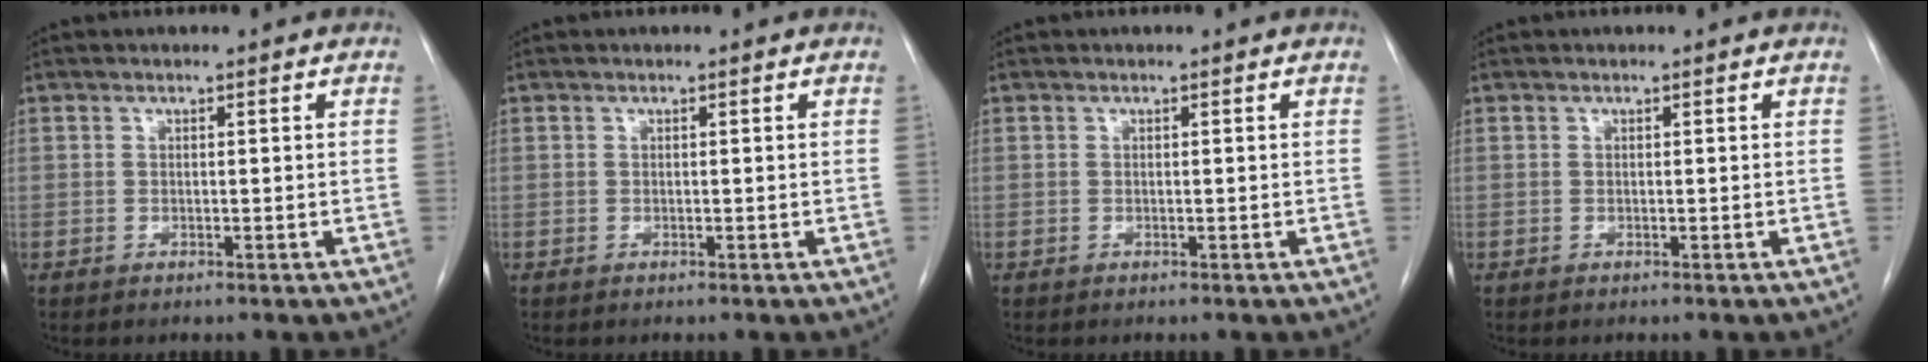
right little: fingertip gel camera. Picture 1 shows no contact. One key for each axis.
{"total": 0.0}
{"total": 0.0}
{"total": 0.0}